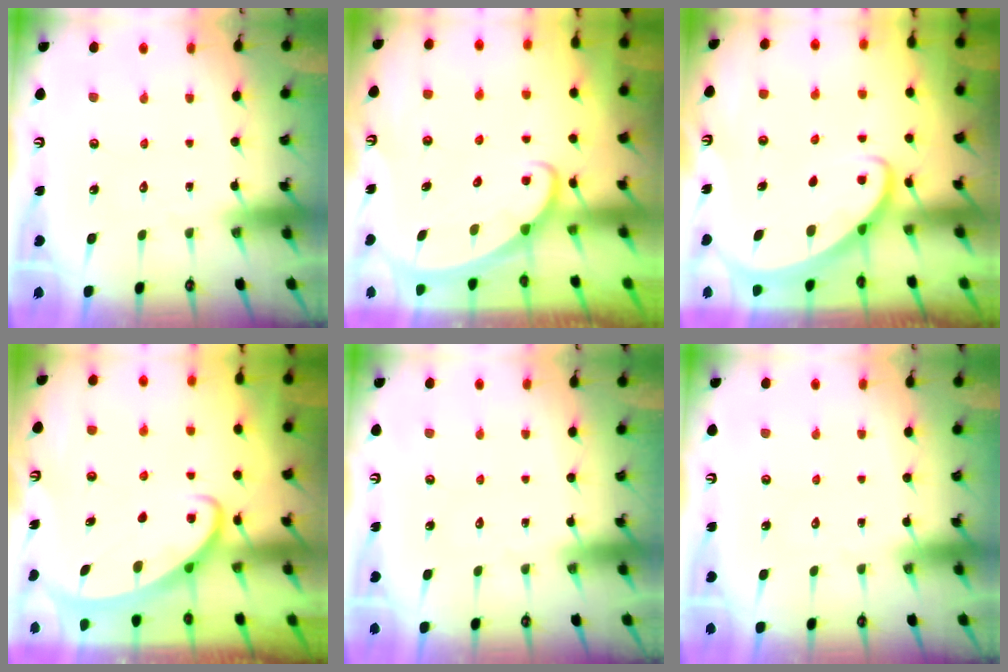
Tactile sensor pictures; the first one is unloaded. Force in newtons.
{"total": 2.2, "press": 2.2, "slide": 0.1}
{"total": 2.4, "press": 2.3, "slide": 0.3}
{"total": 2.5, "press": 2.5, "slide": 0.4}
{"total": 0.0}
{"total": 0.0}